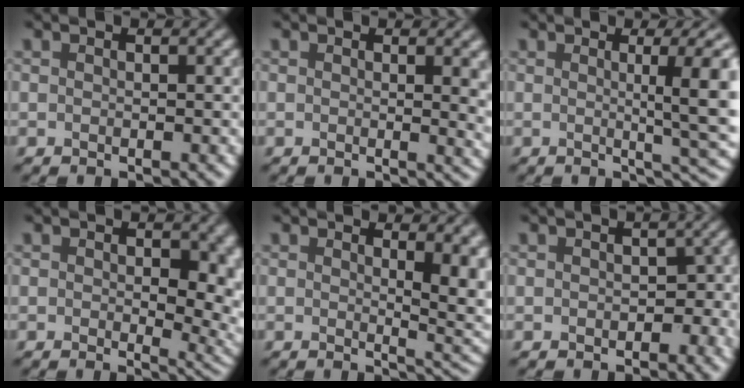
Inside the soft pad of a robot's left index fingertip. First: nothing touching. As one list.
[{"total": 3.3, "force": [0.6, 1.3, 3.0], "torque": [-0.023, -0.002, 0.008]}, {"total": 7.2, "force": [0.5, 1.6, 7.0], "torque": [-0.081, 0.001, 0.009]}, {"total": 6.7, "force": [0.3, 3.8, 5.5], "torque": [-0.046, -0.010, 0.005]}, {"total": 6.9, "force": [1.5, 3.1, 6.1], "torque": [-0.042, -0.007, 0.029]}, {"total": 3.0, "force": [-0.7, 2.1, 2.0], "torque": [-0.011, -0.004, -0.014]}]